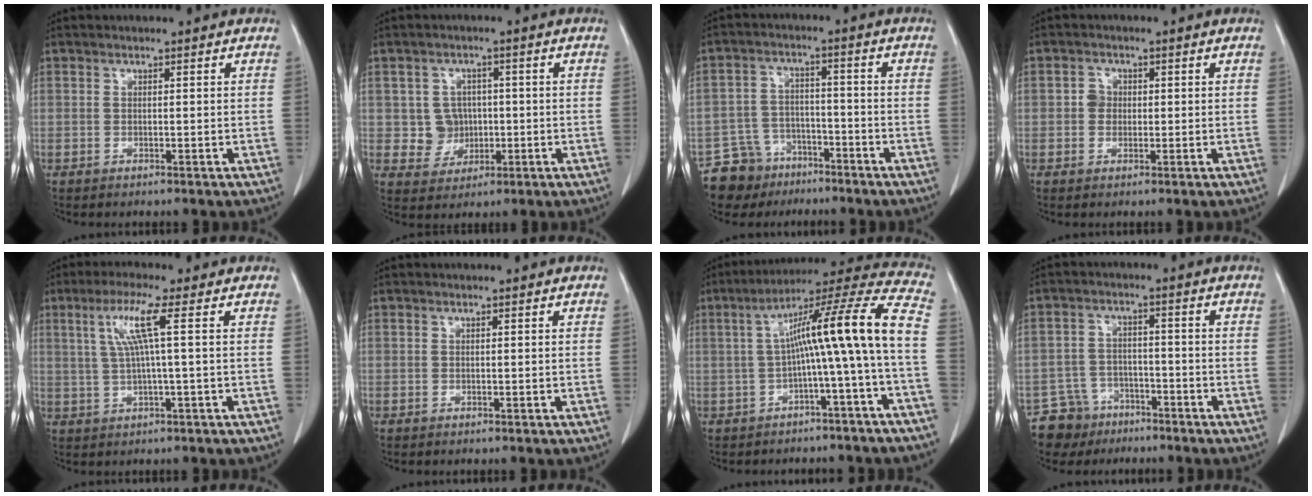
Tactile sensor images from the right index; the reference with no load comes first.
{"total": 4.8, "force": [0.0, 4.7, 1.2], "torque": [-0.011, 0.011, 0.007]}
{"total": 8.2, "force": [-6.0, 5.6, 0.3], "torque": [-0.008, 0.023, -0.103]}
{"total": 2.1, "force": [0.1, 1.9, 0.8], "torque": [-0.008, 0.005, -0.001]}
{"total": 6.1, "force": [1.7, -0.8, 5.8], "torque": [-0.118, 0.012, 0.039]}
{"total": 0.0}
{"total": 14.2, "force": [-1.5, -1.3, 14.1], "torque": [-0.203, 0.041, -0.029]}
{"total": 6.7, "force": [-4.9, 4.7, -0.1], "torque": [0.003, 0.009, -0.086]}